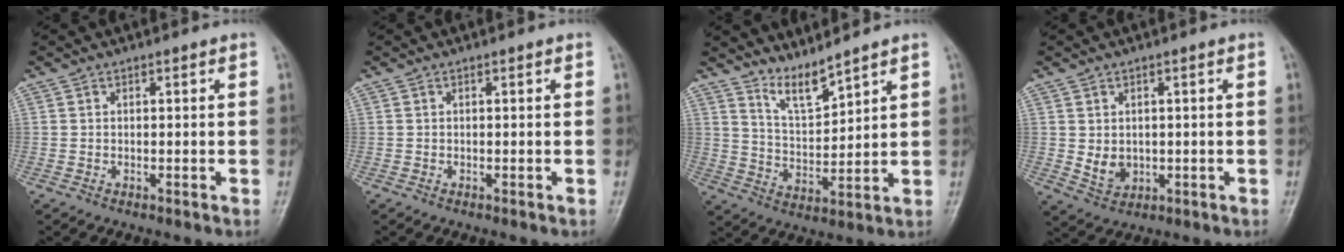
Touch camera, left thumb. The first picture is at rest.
{"total": 0.0}
{"total": 5.9, "force": [5.4, 0.7, 2.3], "torque": [-0.041, -0.056, 0.117]}
{"total": 4.0, "force": [0.2, 3.2, 2.3], "torque": [-0.027, -0.008, 0.017]}